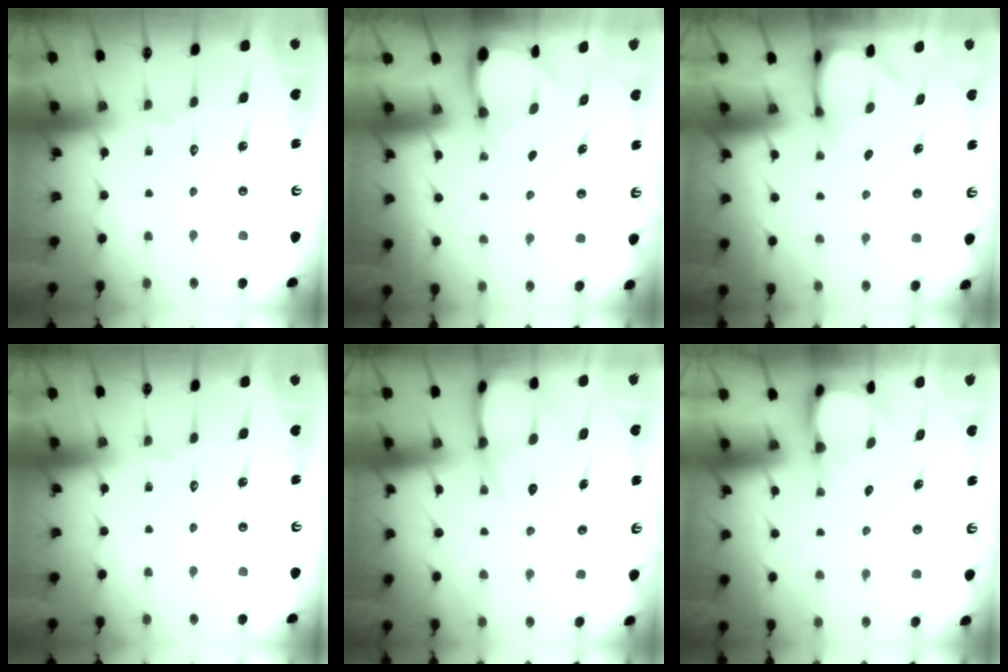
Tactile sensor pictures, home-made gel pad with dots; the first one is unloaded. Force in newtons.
{"total": 3.4, "press": 3.4, "slide": 0.2}
{"total": 3.0, "press": 3.0, "slide": 0.4}
{"total": 0.0}
{"total": 12.7, "press": 12.6, "slide": 1.3}
{"total": 4.0, "press": 4.0, "slide": 0.2}